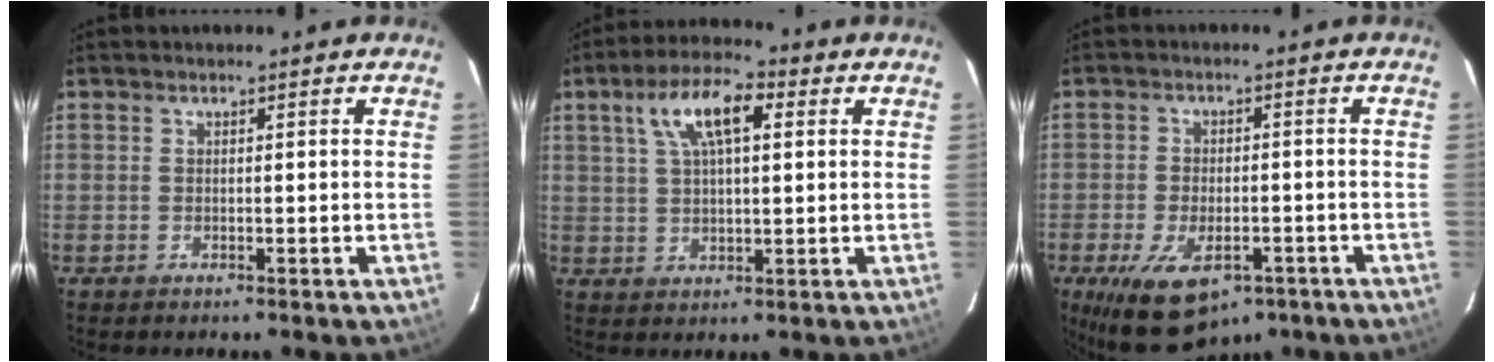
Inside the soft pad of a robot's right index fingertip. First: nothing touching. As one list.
[{"total": 9.9, "force": [3.7, 3.8, 8.3], "torque": [-0.156, 0.024, 0.065]}, {"total": 13.7, "force": [-7.9, 7.1, 8.6], "torque": [-0.178, -0.023, -0.117]}]